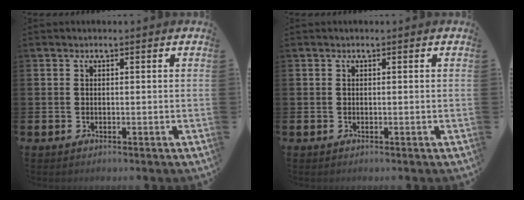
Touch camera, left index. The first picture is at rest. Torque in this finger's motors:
{"motor_torque": [-0.13, -0.06, -0.01, 0.00]}